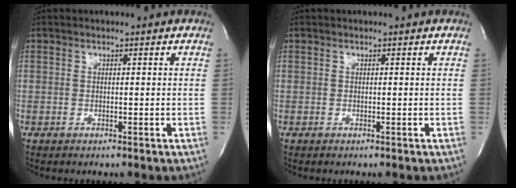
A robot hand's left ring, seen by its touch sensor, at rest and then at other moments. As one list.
[{"total": 0.0}]